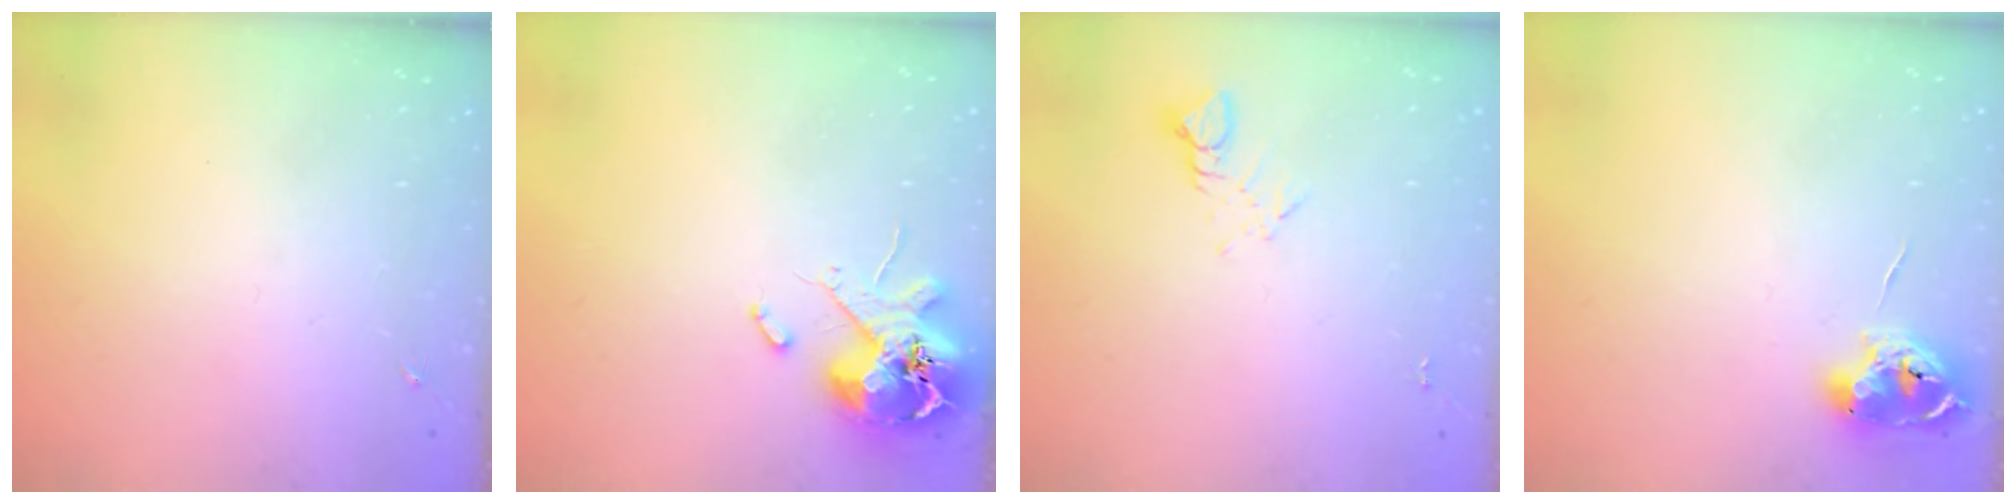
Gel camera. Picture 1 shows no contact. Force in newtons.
{"total": 13.9, "press": 13.8, "slide": 2.0}
{"total": 3.9, "press": 3.9, "slide": 0.3}
{"total": 9.6, "press": 9.6, "slide": 0.6}